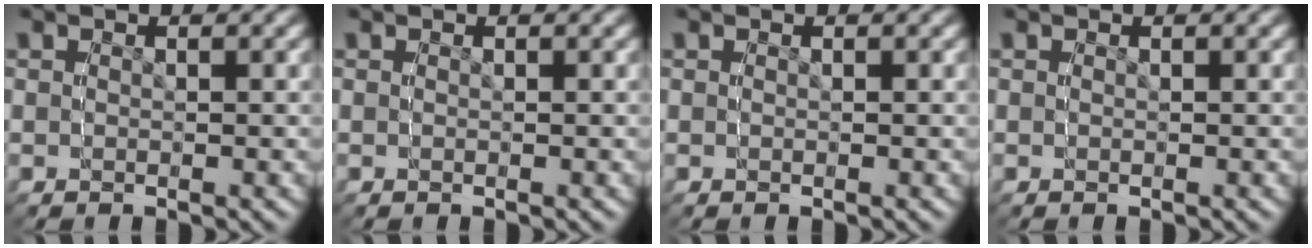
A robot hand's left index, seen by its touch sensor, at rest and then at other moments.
{"total": 0.0}
{"total": 0.0}
{"total": 0.0}